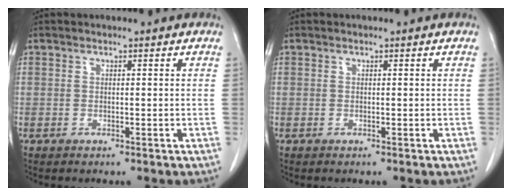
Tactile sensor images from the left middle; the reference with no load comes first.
{"total": 0.0}